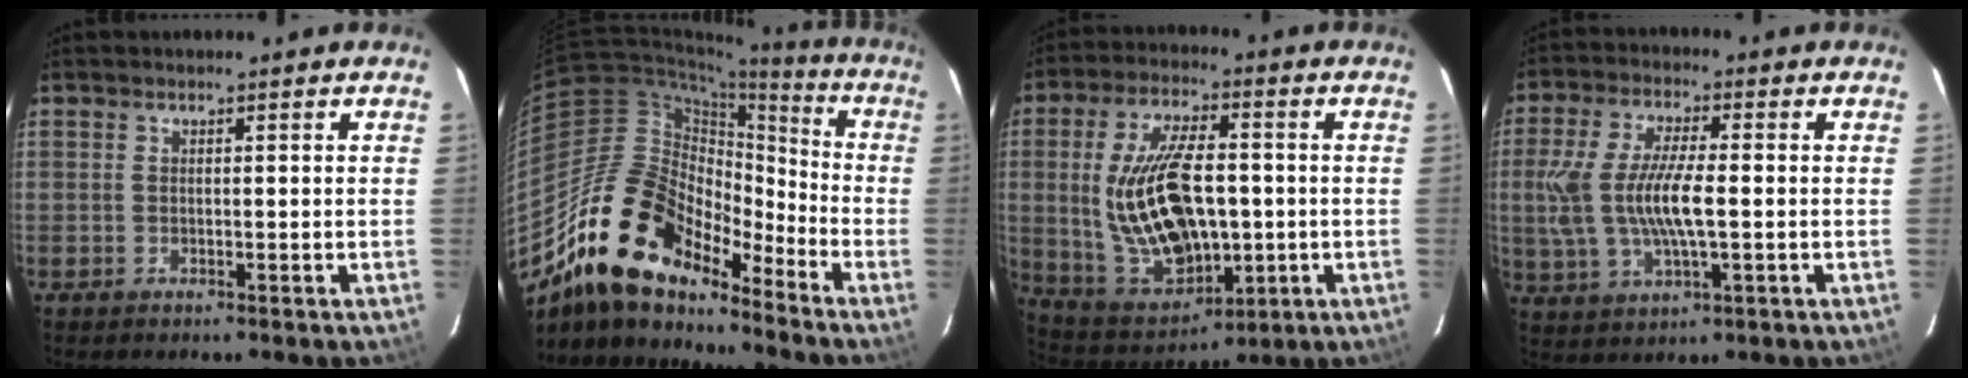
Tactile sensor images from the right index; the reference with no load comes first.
{"total": 19.3, "force": [-14.6, 8.0, 9.8], "torque": [-0.178, -0.004, -0.270]}
{"total": 19.4, "force": [-0.4, 9.6, 16.8], "torque": [-0.340, -0.007, 0.021]}
{"total": 12.1, "force": [-0.6, 3.8, 11.5], "torque": [-0.235, -0.001, -0.008]}